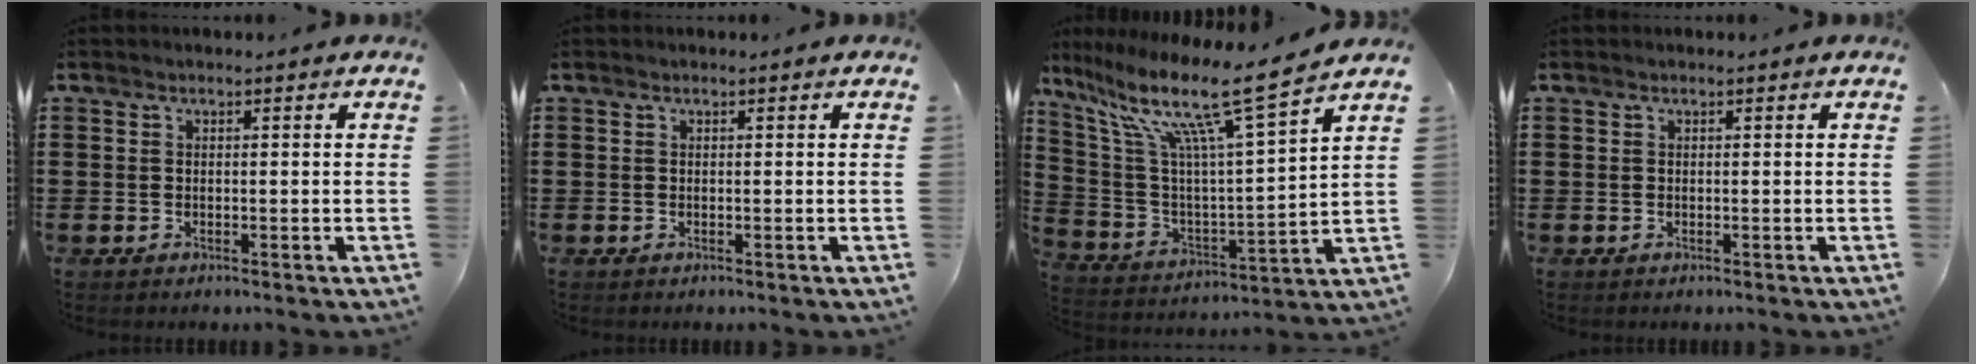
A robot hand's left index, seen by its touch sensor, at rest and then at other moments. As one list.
[{"total": 0.0}, {"total": 13.7, "force": [9.8, 0.7, 9.5], "torque": [-0.209, -0.063, 0.151]}, {"total": 0.0}]